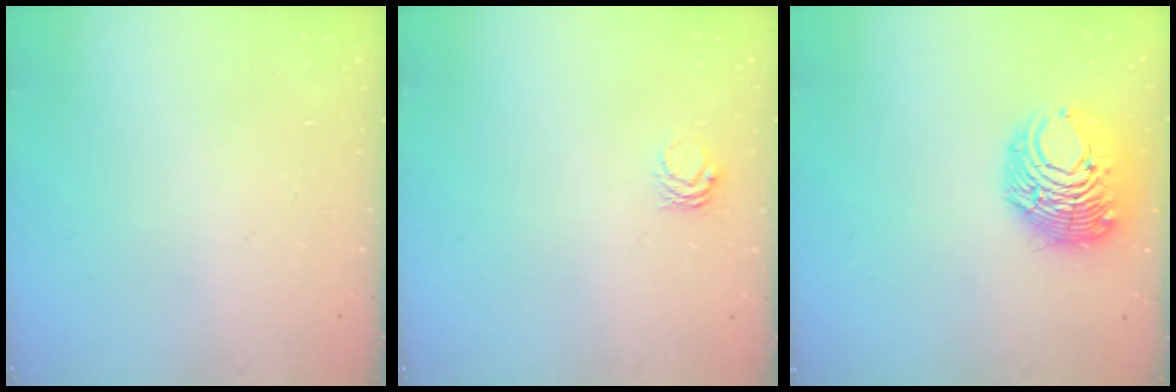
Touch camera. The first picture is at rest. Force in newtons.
{"total": 3.4, "press": 3.4, "slide": 0.4}
{"total": 11.3, "press": 11.3, "slide": 1.2}